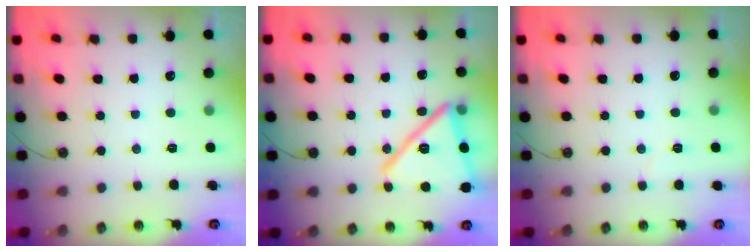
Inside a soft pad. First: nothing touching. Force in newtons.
{"total": 22.0, "press": 21.9, "slide": 2.6}
{"total": 3.8, "press": 2.9, "slide": 2.4}